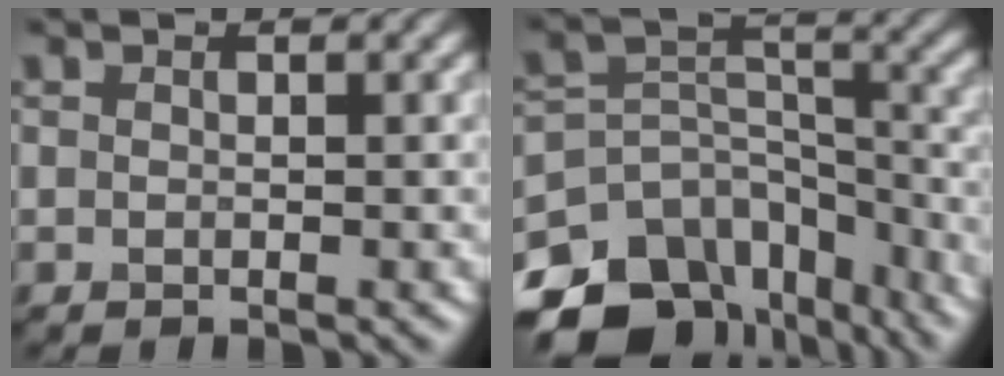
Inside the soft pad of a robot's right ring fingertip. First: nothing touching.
{"total": 13.3, "force": [-9.9, 7.9, 4.2], "torque": [-0.089, -0.005, -0.140]}